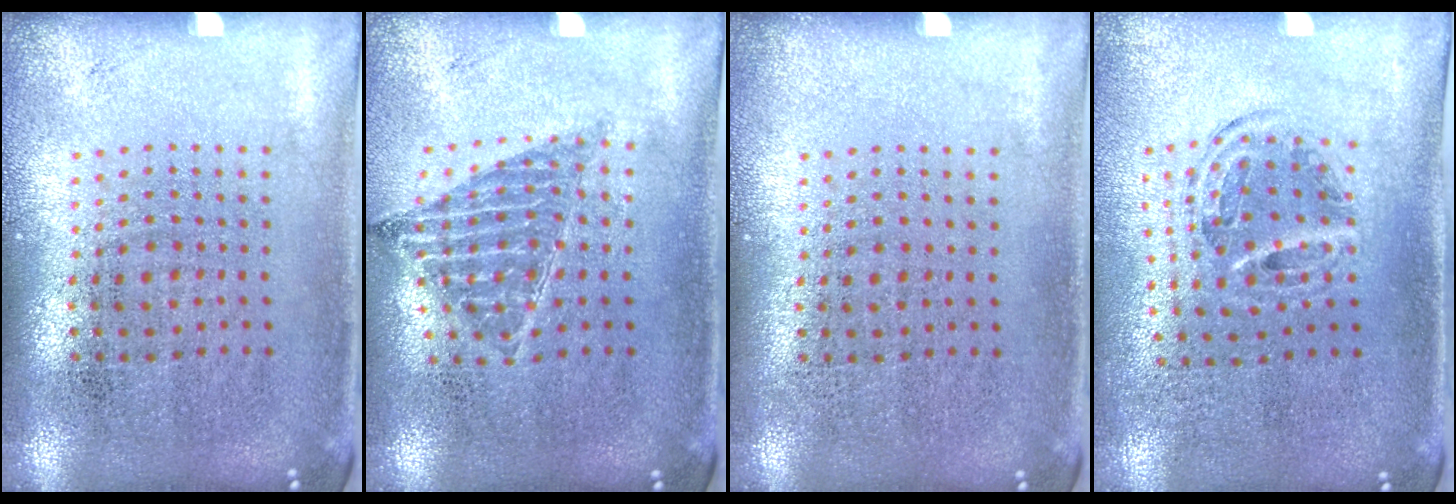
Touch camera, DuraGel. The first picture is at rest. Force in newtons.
{"total": 0.9, "press": 0.9, "slide": 0.0}
{"total": 0.0}
{"total": 1.1, "press": 1.0, "slide": 0.2}